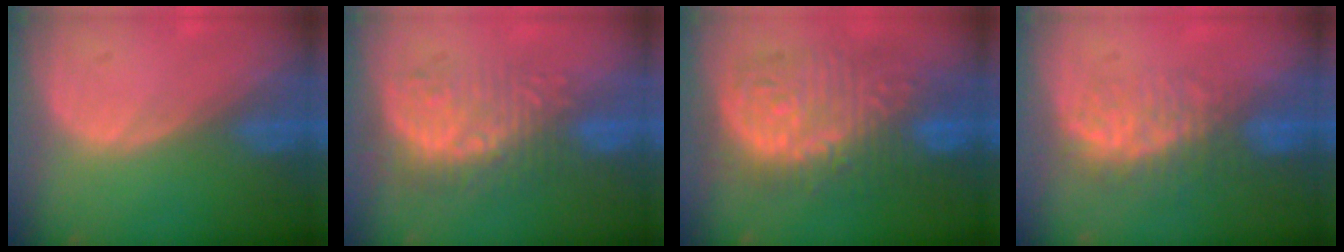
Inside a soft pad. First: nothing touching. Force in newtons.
{"total": 9.5, "press": 8.5, "slide": 4.3}
{"total": 12.7, "press": 12.6, "slide": 1.4}
{"total": 7.7, "press": 7.1, "slide": 3.1}